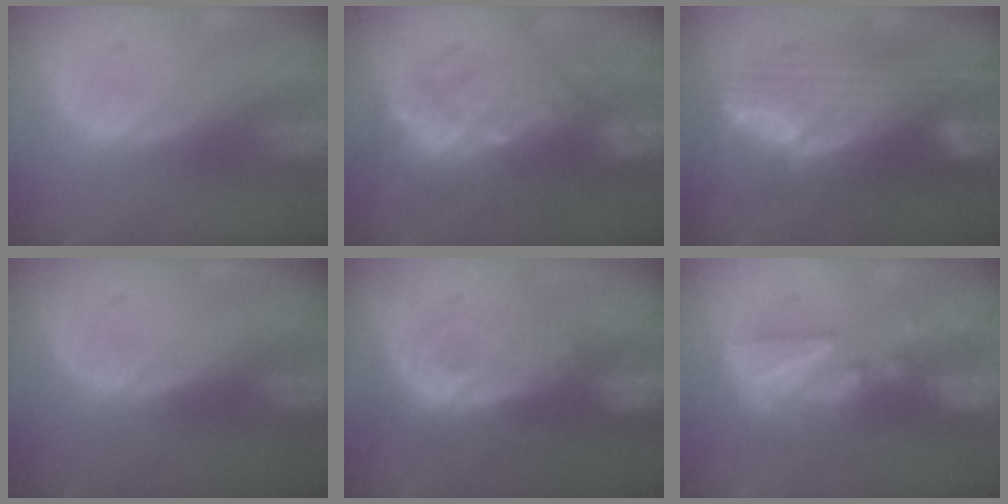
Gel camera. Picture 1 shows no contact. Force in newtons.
{"total": 9.4, "press": 9.1, "slide": 2.6}
{"total": 11.4, "press": 11.4, "slide": 1.1}
{"total": 0.0}
{"total": 9.2, "press": 8.1, "slide": 4.4}
{"total": 8.6, "press": 7.7, "slide": 3.9}